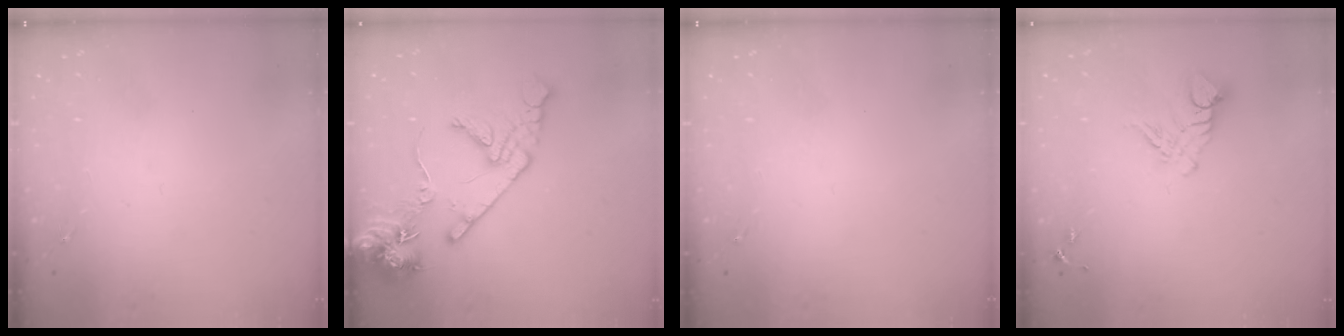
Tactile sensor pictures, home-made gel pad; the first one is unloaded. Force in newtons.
{"total": 15.4, "press": 15.2, "slide": 2.2}
{"total": 0.0}
{"total": 9.4, "press": 9.4, "slide": 0.9}